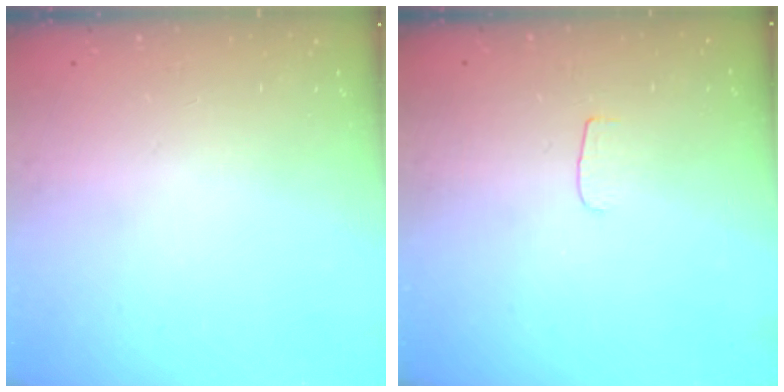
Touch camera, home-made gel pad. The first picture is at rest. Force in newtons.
{"total": 3.1, "press": 3.1, "slide": 0.3}